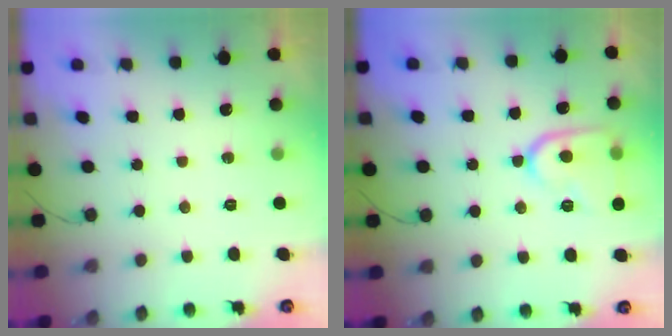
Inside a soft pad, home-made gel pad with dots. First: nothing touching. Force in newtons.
{"total": 12.0, "press": 12.0, "slide": 1.0}